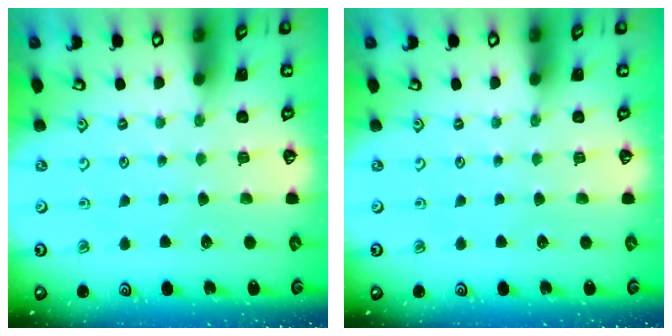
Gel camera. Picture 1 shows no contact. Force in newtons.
{"total": 0.0}